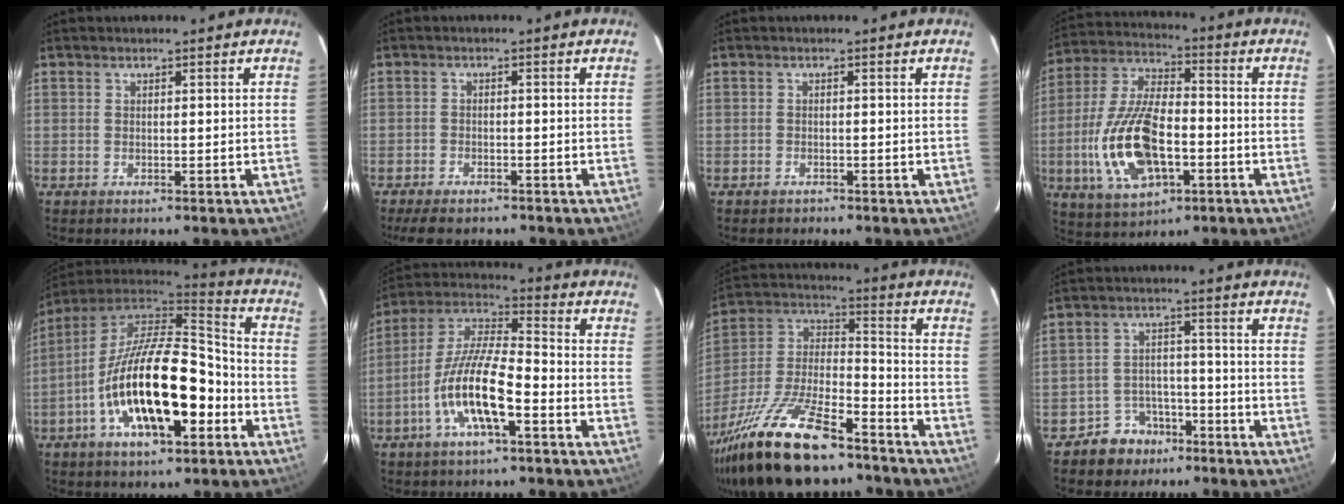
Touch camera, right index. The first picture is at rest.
{"total": 6.7, "force": [-5.5, 2.3, 3.0], "torque": [-0.078, -0.016, -0.090]}
{"total": 1.1, "force": [-0.9, 0.5, -0.1], "torque": [-0.002, 0.004, -0.015]}
{"total": 17.6, "force": [-4.8, 8.3, 14.8], "torque": [-0.319, -0.002, -0.081]}
{"total": 22.2, "force": [-7.7, 9.0, 18.7], "torque": [-0.346, -0.009, -0.132]}
{"total": 13.6, "force": [-5.6, 3.4, 11.9], "torque": [-0.243, -0.001, -0.111]}
{"total": 26.9, "force": [-19.1, 9.0, 16.7], "torque": [-0.342, -0.023, -0.321]}
{"total": 7.2, "force": [-5.1, 5.0, 1.0], "torque": [-0.033, 0.027, -0.072]}